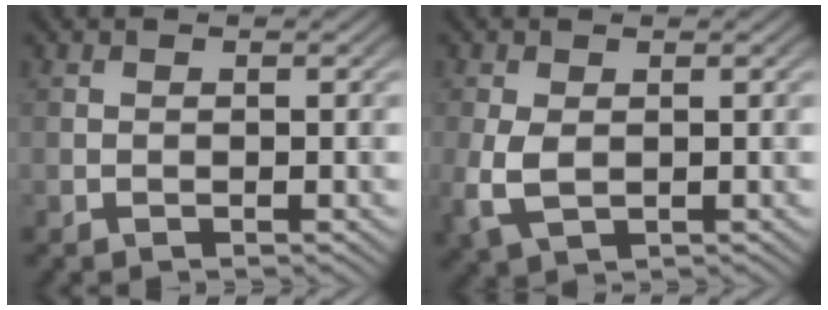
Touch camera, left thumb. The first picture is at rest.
{"total": 4.6, "force": [-0.5, 2.8, 3.6], "torque": [-0.105, -0.009, -0.008]}